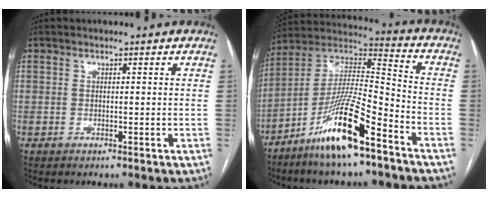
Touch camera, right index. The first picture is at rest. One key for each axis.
{"total": 15.9, "fx": -9.9, "fy": 1.8, "fz": 12.3, "tx": -0.240, "ty": -0.003, "tz": -0.181}